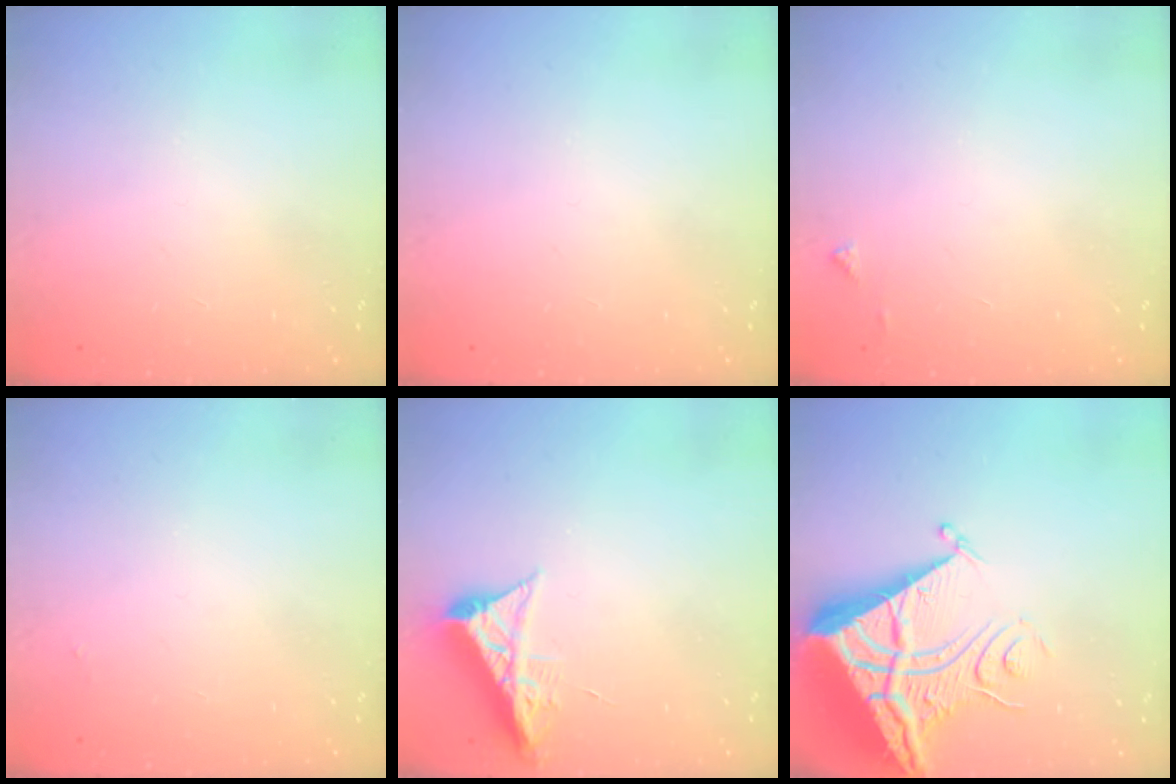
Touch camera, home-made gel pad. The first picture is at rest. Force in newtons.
{"total": 0.0}
{"total": 3.8, "press": 3.7, "slide": 0.6}
{"total": 1.9, "press": 1.9, "slide": 0.3}
{"total": 7.7, "press": 7.6, "slide": 1.0}
{"total": 12.7, "press": 12.6, "slide": 1.2}